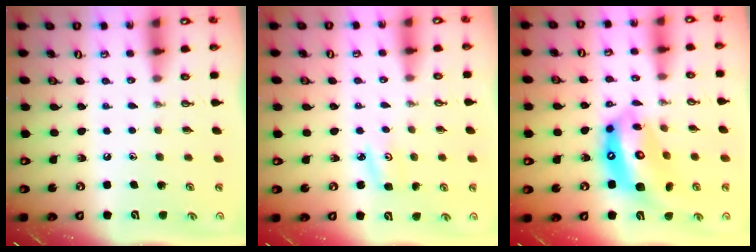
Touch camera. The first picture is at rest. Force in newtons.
{"total": 4.1, "press": 4.1, "slide": 0.5}
{"total": 17.3, "press": 17.2, "slide": 2.0}